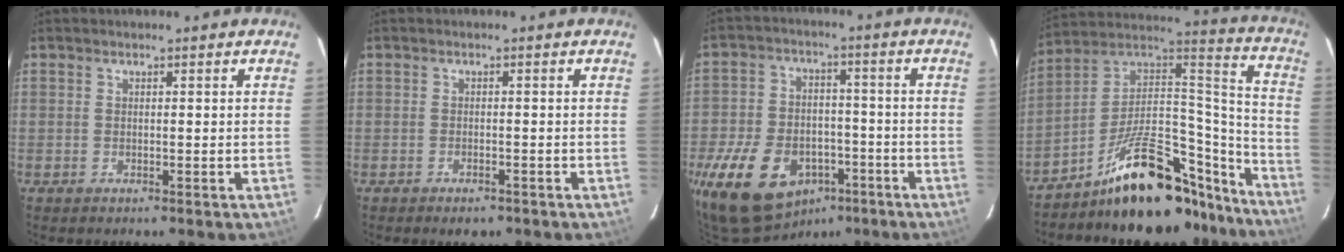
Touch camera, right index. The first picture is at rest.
{"total": 2.9, "force": [-2.0, 1.5, 1.4], "torque": [-0.028, -0.004, -0.028]}
{"total": 18.6, "force": [-9.8, 12.2, 10.0], "torque": [-0.231, 0.006, -0.144]}
{"total": 25.4, "force": [-18.8, 10.0, 13.8], "torque": [-0.196, 0.054, -0.278]}